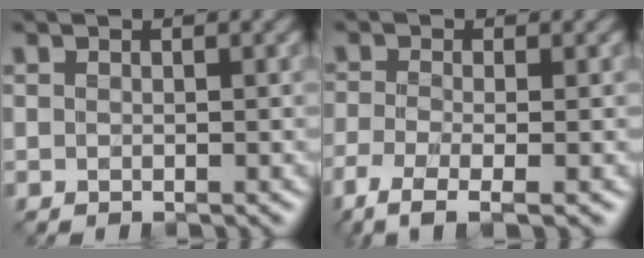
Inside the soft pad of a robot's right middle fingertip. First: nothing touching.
{"total": 4.4, "force": [-2.7, 1.2, 3.3], "torque": [-0.067, -0.015, -0.060]}